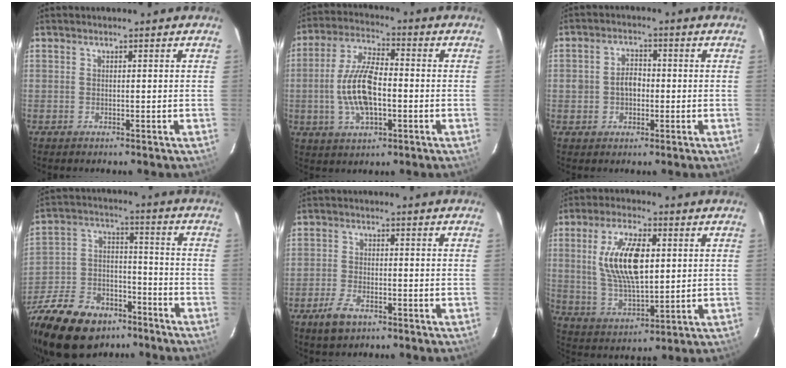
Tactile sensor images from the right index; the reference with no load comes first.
{"total": 11.8, "force": [-1.9, 4.8, 10.6], "torque": [-0.216, 0.005, -0.034]}
{"total": 4.2, "force": [-0.6, 3.3, 2.5], "torque": [-0.046, 0.012, -0.006]}
{"total": 26.5, "force": [-18.4, 14.2, 12.6], "torque": [-0.298, 0.006, -0.292]}
{"total": 5.3, "force": [-3.4, 2.6, 3.1], "torque": [-0.082, -0.004, -0.062]}
{"total": 13.7, "force": [2.7, 5.9, 12.1], "torque": [-0.230, 0.003, 0.058]}